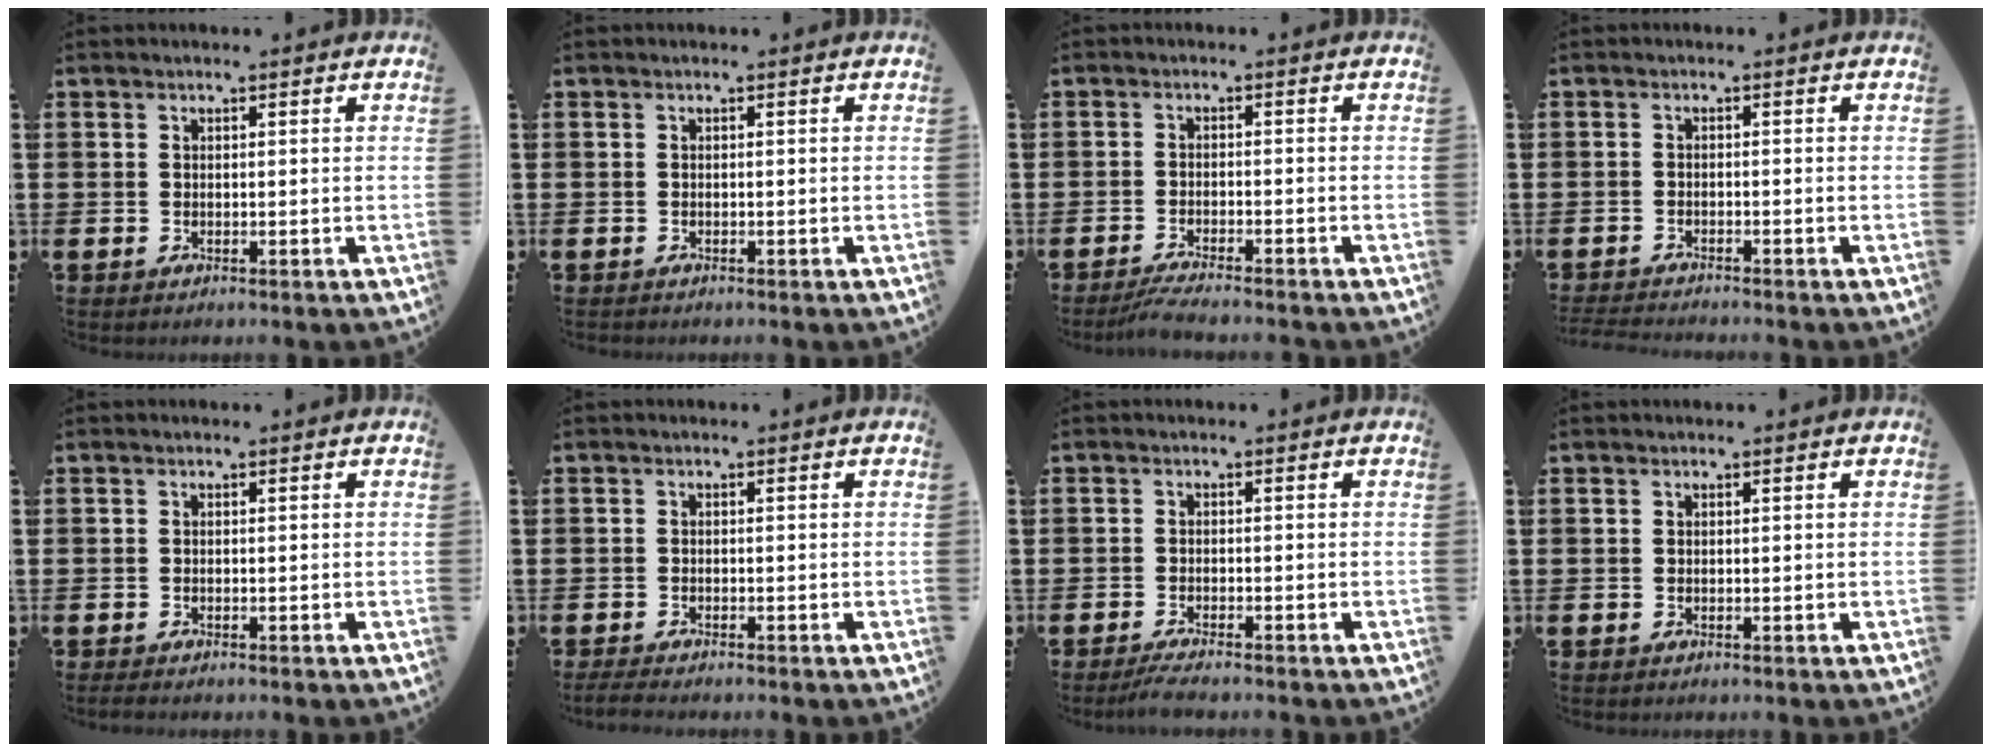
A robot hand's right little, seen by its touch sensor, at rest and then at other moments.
{"total": 0.0}
{"total": 2.4, "force": [-2.2, -0.2, 1.0], "torque": [-0.015, 0.001, -0.041]}
{"total": 1.3, "force": [-1.3, -0.1, 0.1], "torque": [-0.004, 0.002, -0.025]}
{"total": 0.6, "force": [-0.4, 0.1, 0.4], "torque": [-0.008, 0.000, -0.008]}
{"total": 1.1, "force": [-0.9, 0.1, 0.6], "torque": [-0.013, -0.001, -0.017]}
{"total": 1.8, "force": [-1.5, 0.0, 0.9], "torque": [-0.015, 0.003, -0.029]}
{"total": 0.0}